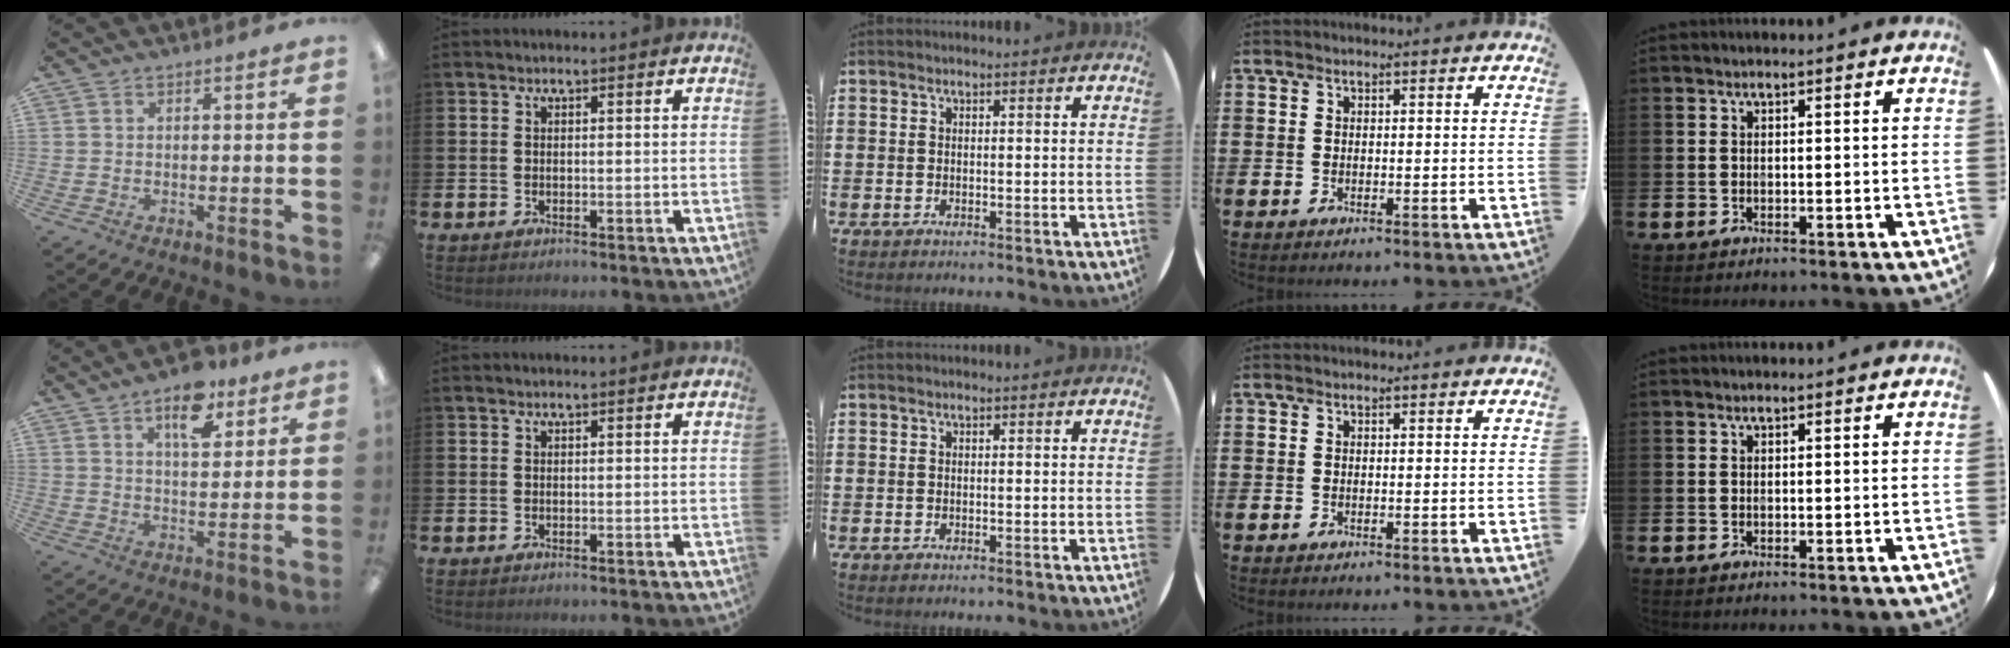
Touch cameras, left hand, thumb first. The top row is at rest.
{"thumb": {"total": 11.0, "force": [6.5, 5.4, 7.1], "torque": [-0.090, -0.032, 0.107]}}